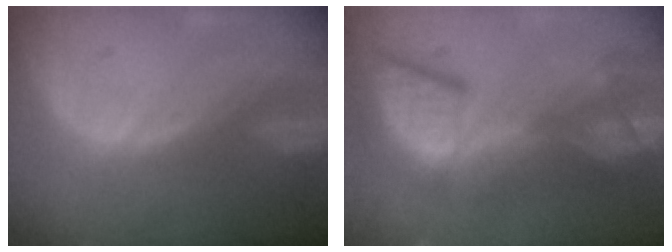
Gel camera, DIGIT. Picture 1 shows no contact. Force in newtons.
{"total": 12.1, "press": 11.1, "slide": 4.9}